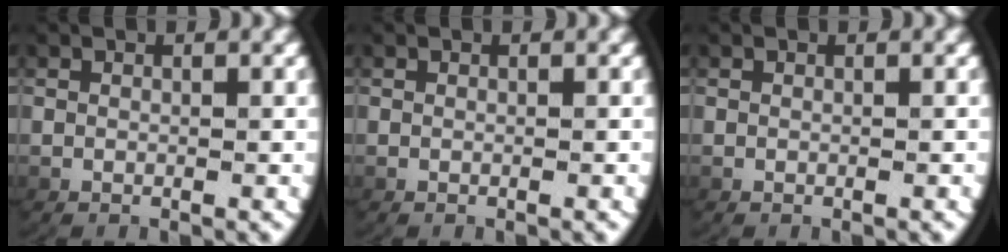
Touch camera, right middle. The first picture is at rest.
{"total": 0.0}
{"total": 0.0}